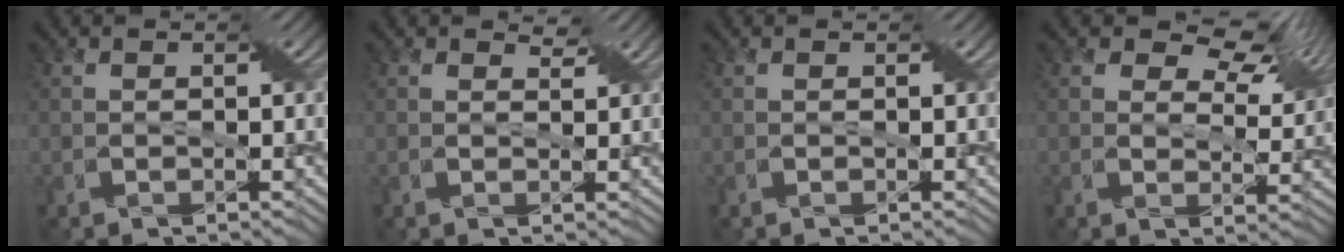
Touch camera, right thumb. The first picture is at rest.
{"total": 1.5, "force": [1.4, 0.4, 0.4], "torque": [-0.019, 0.005, 0.014]}
{"total": 0.0}
{"total": 7.6, "force": [4.9, 3.5, 4.6], "torque": [-0.092, 0.013, 0.074]}